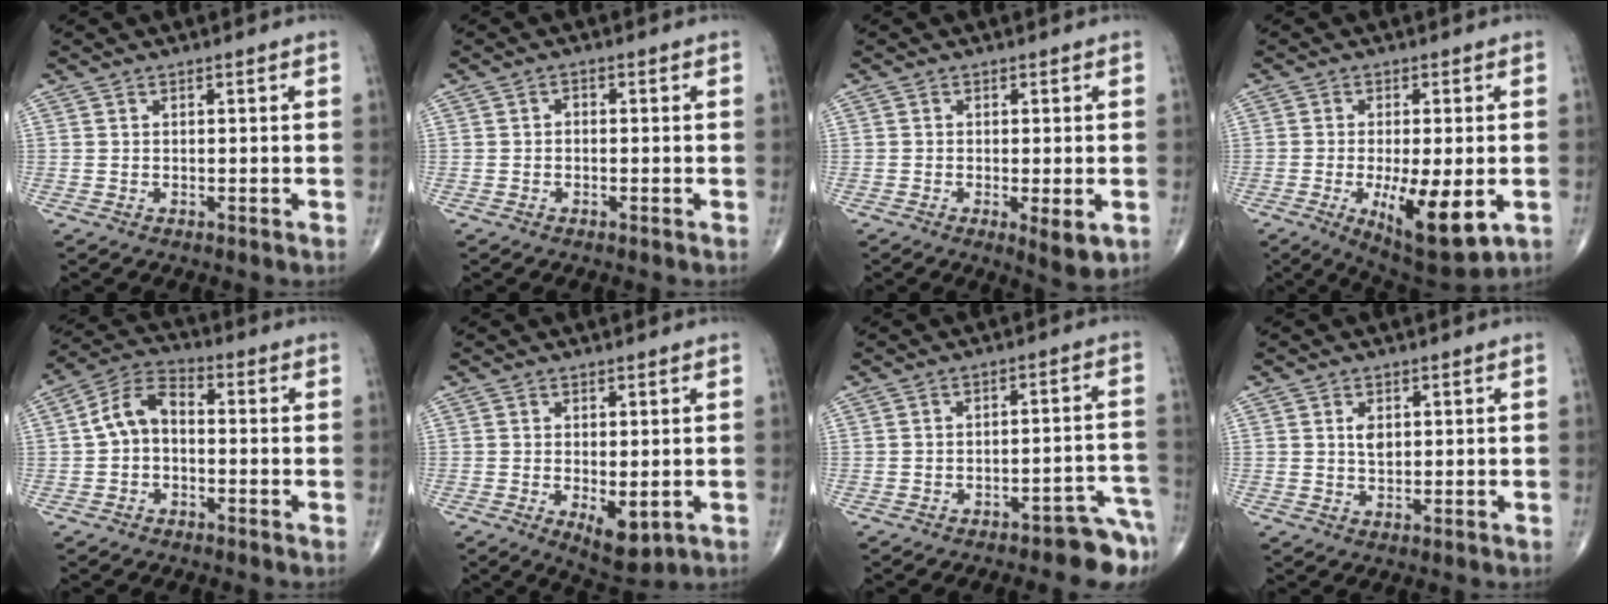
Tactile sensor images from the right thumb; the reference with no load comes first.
{"total": 1.1, "force": [-0.2, 0.8, 0.7], "torque": [-0.005, 0.003, -0.008]}
{"total": 4.9, "force": [-1.3, 1.4, 4.5], "torque": [-0.071, -0.014, -0.021]}
{"total": 13.4, "force": [-3.6, 4.4, 12.2], "torque": [-0.193, -0.020, -0.043]}
{"total": 7.8, "force": [-0.4, 5.1, 5.9], "torque": [-0.102, 0.030, -0.024]}
{"total": 6.3, "force": [-1.5, 2.9, 5.4], "torque": [-0.078, -0.016, -0.013]}
{"total": 9.6, "force": [-7.5, 2.9, 5.2], "torque": [-0.035, 0.079, -0.097]}
{"total": 2.6, "force": [0.7, 1.6, 1.9], "torque": [-0.027, -0.004, 0.013]}